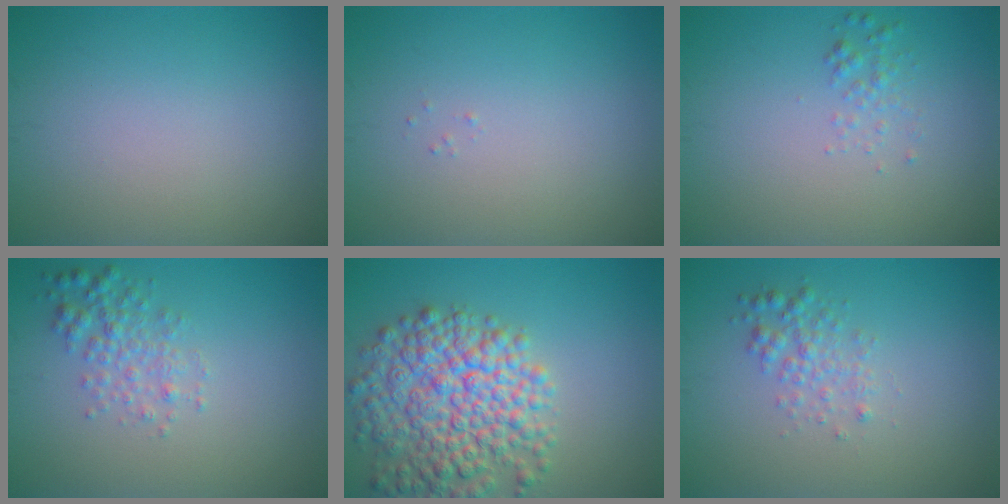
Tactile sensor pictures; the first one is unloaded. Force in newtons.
{"total": 0.0}
{"total": 1.1, "press": 1.1, "slide": 0.0}
{"total": 2.4, "press": 2.4, "slide": 0.1}
{"total": 8.6, "press": 8.6, "slide": 0.4}
{"total": 2.0, "press": 2.0, "slide": 0.0}